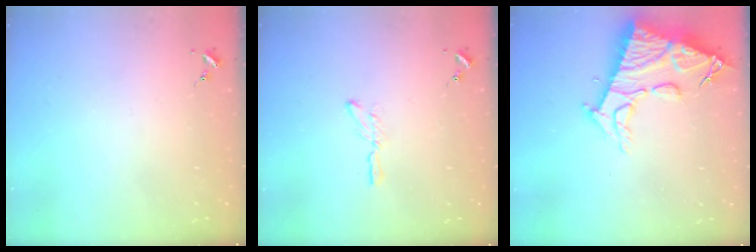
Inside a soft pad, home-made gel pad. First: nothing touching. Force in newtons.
{"total": 3.2, "press": 3.2, "slide": 0.3}
{"total": 15.4, "press": 15.3, "slide": 1.5}